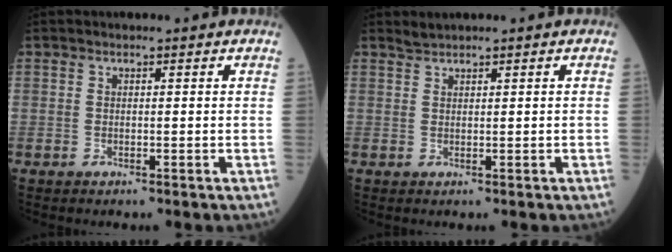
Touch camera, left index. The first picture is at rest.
{"total": 1.0, "force": [1.0, -0.1, 0.1], "torque": [-0.004, 0.006, 0.025]}